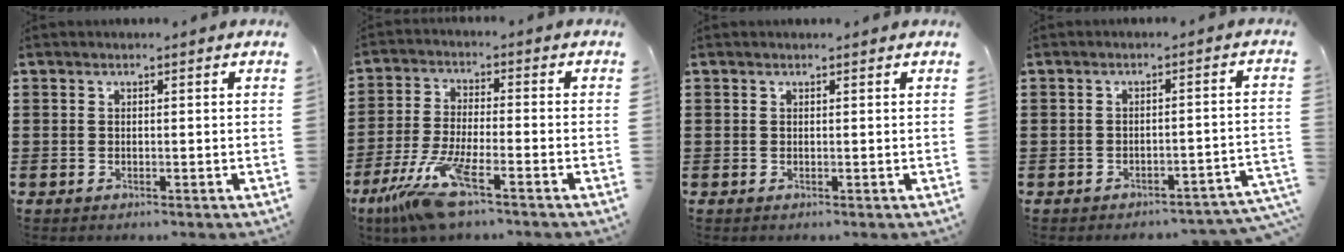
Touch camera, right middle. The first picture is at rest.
{"total": 9.2, "force": [-6.3, 1.1, 6.6], "torque": [-0.156, -0.021, -0.125]}
{"total": 0.0}
{"total": 2.9, "force": [-2.8, 0.3, 0.7], "torque": [-0.014, 0.002, -0.059]}